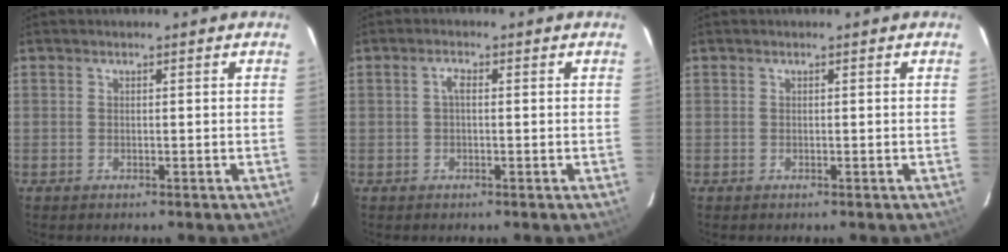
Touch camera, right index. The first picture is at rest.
{"total": 1.5, "force": [0.0, 0.6, 1.4], "torque": [-0.027, 0.008, -0.002]}
{"total": 0.0}